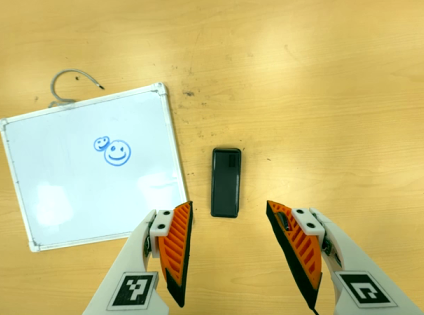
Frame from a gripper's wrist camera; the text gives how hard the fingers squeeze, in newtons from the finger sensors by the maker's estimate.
{"total": 0.0}